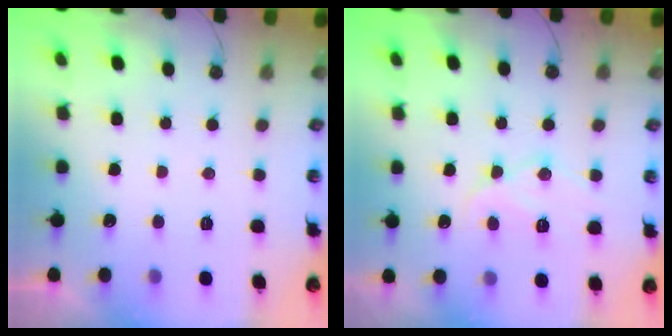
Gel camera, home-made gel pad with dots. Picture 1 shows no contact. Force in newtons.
{"total": 12.6, "press": 12.6, "slide": 1.1}